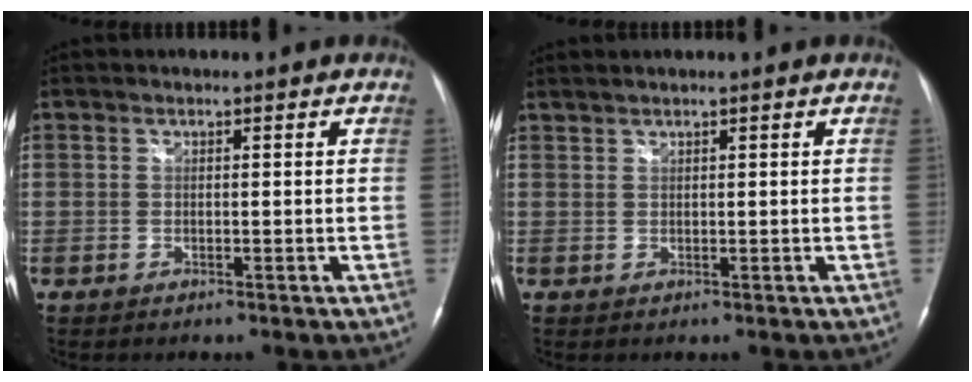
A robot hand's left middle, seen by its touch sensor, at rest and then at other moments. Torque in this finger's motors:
{"motor_torque": [0.24, -0.35, -0.04, 0.00]}